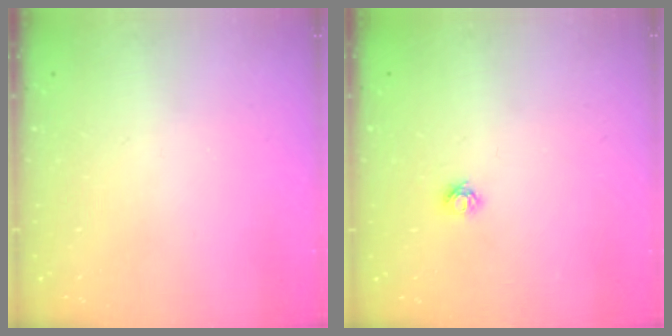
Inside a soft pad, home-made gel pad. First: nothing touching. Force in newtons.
{"total": 5.3, "press": 5.2, "slide": 0.5}